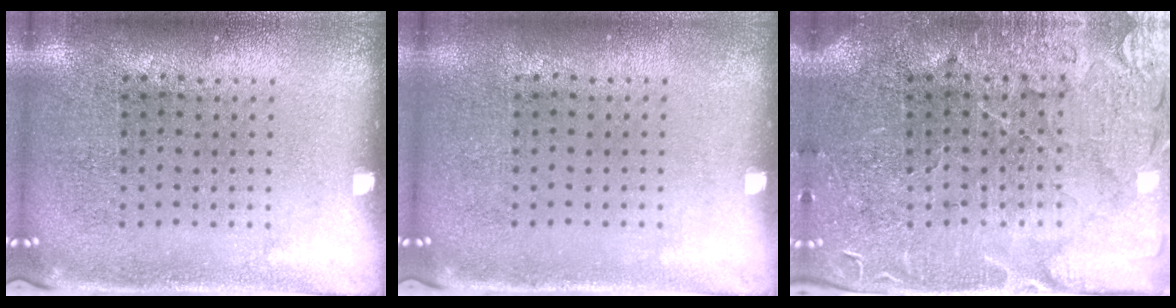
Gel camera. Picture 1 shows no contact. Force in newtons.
{"total": 0.0}
{"total": 3.5, "press": 3.4, "slide": 0.9}